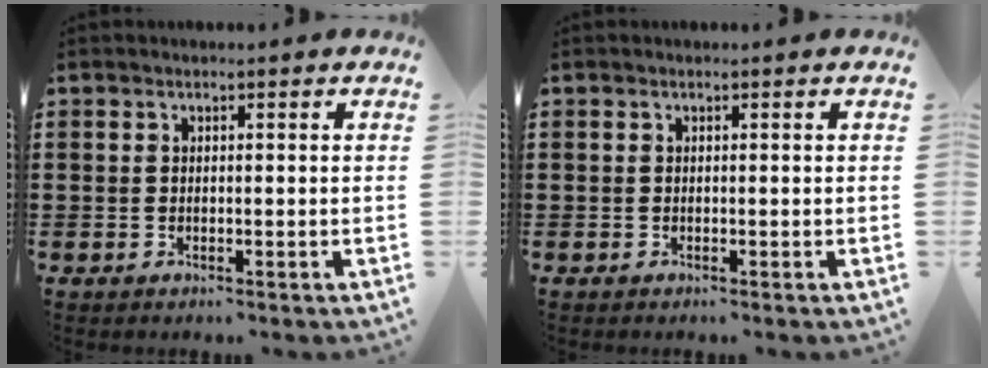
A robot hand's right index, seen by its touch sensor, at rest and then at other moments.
{"total": 0.0}